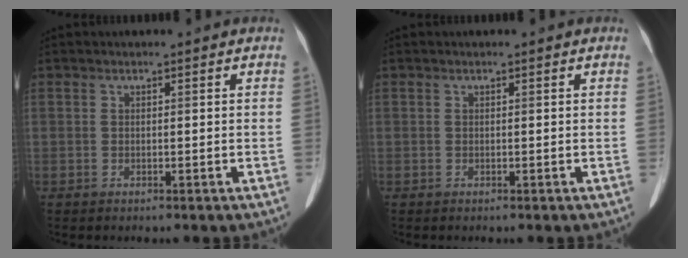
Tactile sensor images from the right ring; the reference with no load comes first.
{"total": 0.0}